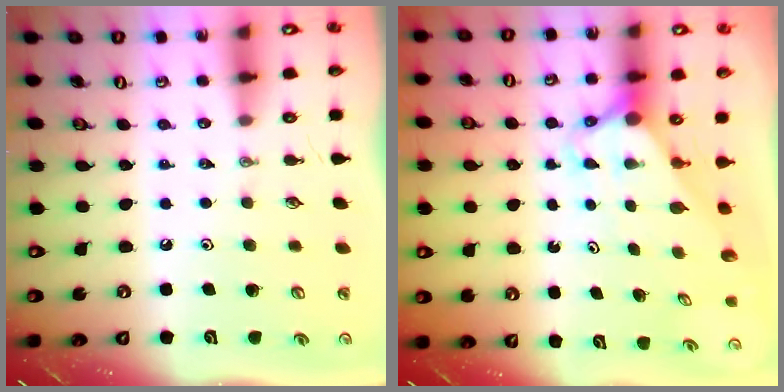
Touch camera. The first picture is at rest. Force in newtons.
{"total": 2.7, "press": 2.7, "slide": 0.0}